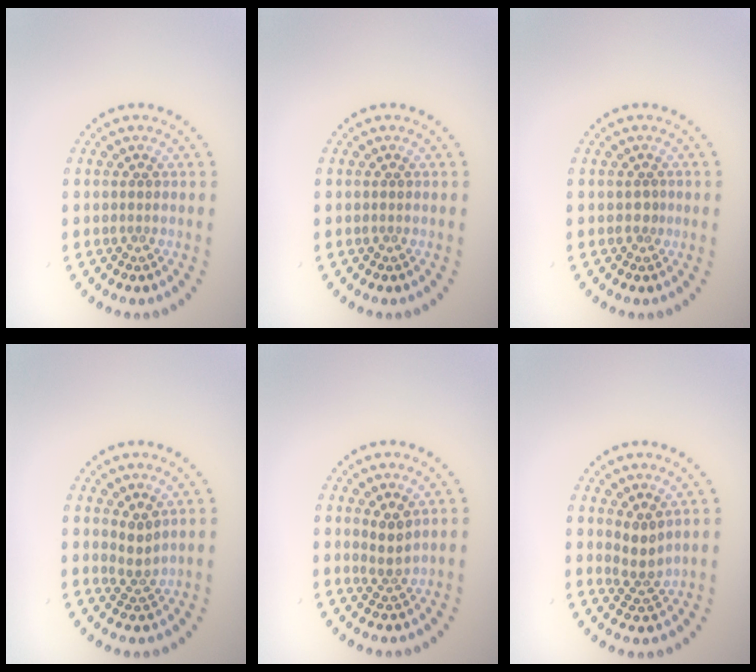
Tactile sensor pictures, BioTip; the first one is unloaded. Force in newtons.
{"total": 0.0}
{"total": 0.9, "press": 0.6, "slide": 0.7}
{"total": 1.8, "press": 1.4, "slide": 1.1}
{"total": 1.7, "press": 1.3, "slide": 1.1}
{"total": 2.2, "press": 1.6, "slide": 1.5}